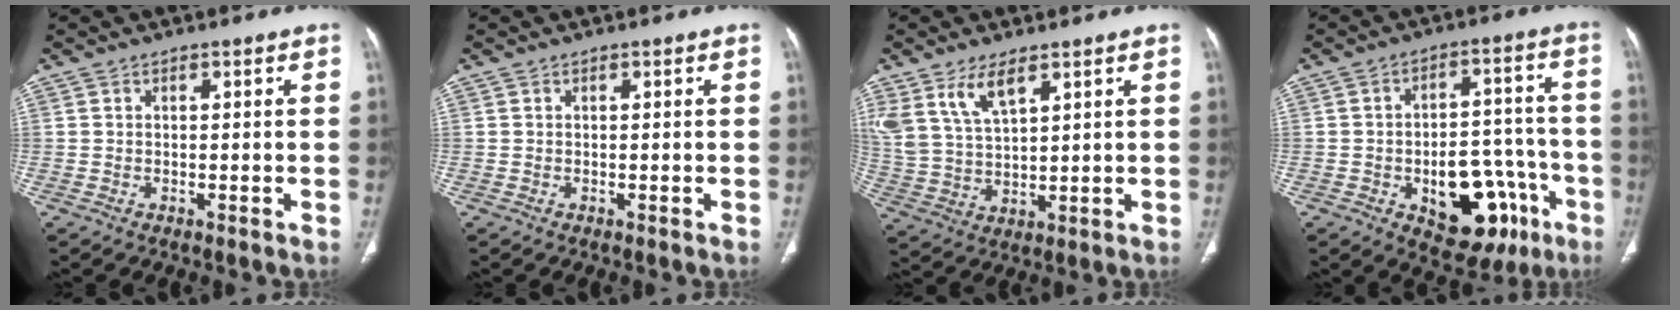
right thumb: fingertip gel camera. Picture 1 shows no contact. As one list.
[{"total": 0.0}, {"total": 8.8, "force": [5.4, 3.6, 6.0], "torque": [-0.120, -0.019, 0.120]}, {"total": 17.3, "force": [-7.0, 9.9, 12.4], "torque": [-0.126, 0.048, -0.081]}]